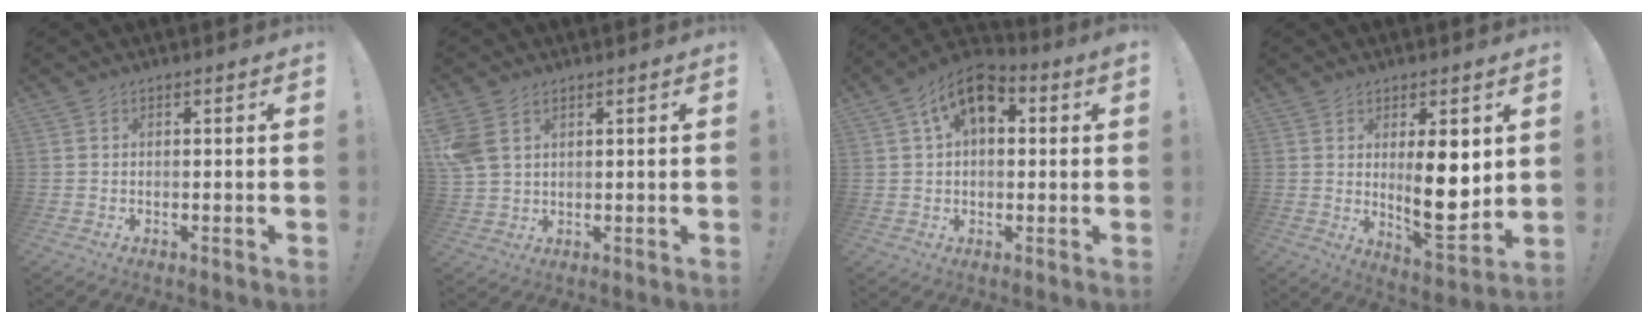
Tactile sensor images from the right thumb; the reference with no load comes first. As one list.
[{"total": 6.4, "force": [3.1, 4.2, 3.7], "torque": [-0.072, -0.007, 0.064]}, {"total": 10.0, "force": [3.5, 6.0, 7.2], "torque": [-0.124, 0.004, 0.066]}, {"total": 11.4, "force": [2.0, 4.3, 10.4], "torque": [-0.156, -0.030, 0.031]}]